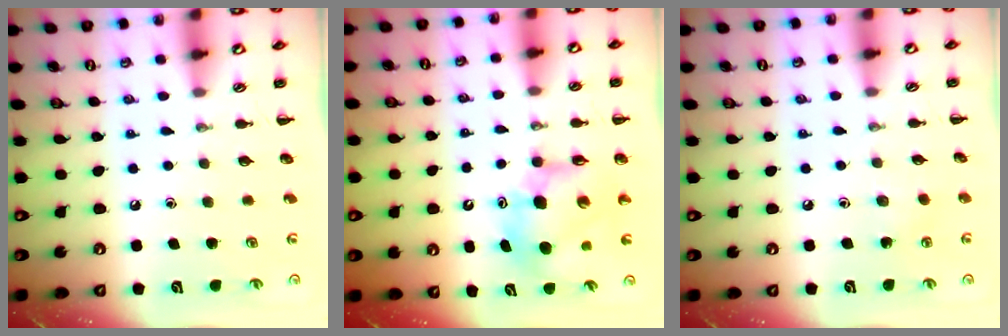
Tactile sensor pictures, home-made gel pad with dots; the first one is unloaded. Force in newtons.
{"total": 8.7, "press": 8.3, "slide": 2.6}
{"total": 4.7, "press": 4.6, "slide": 1.3}